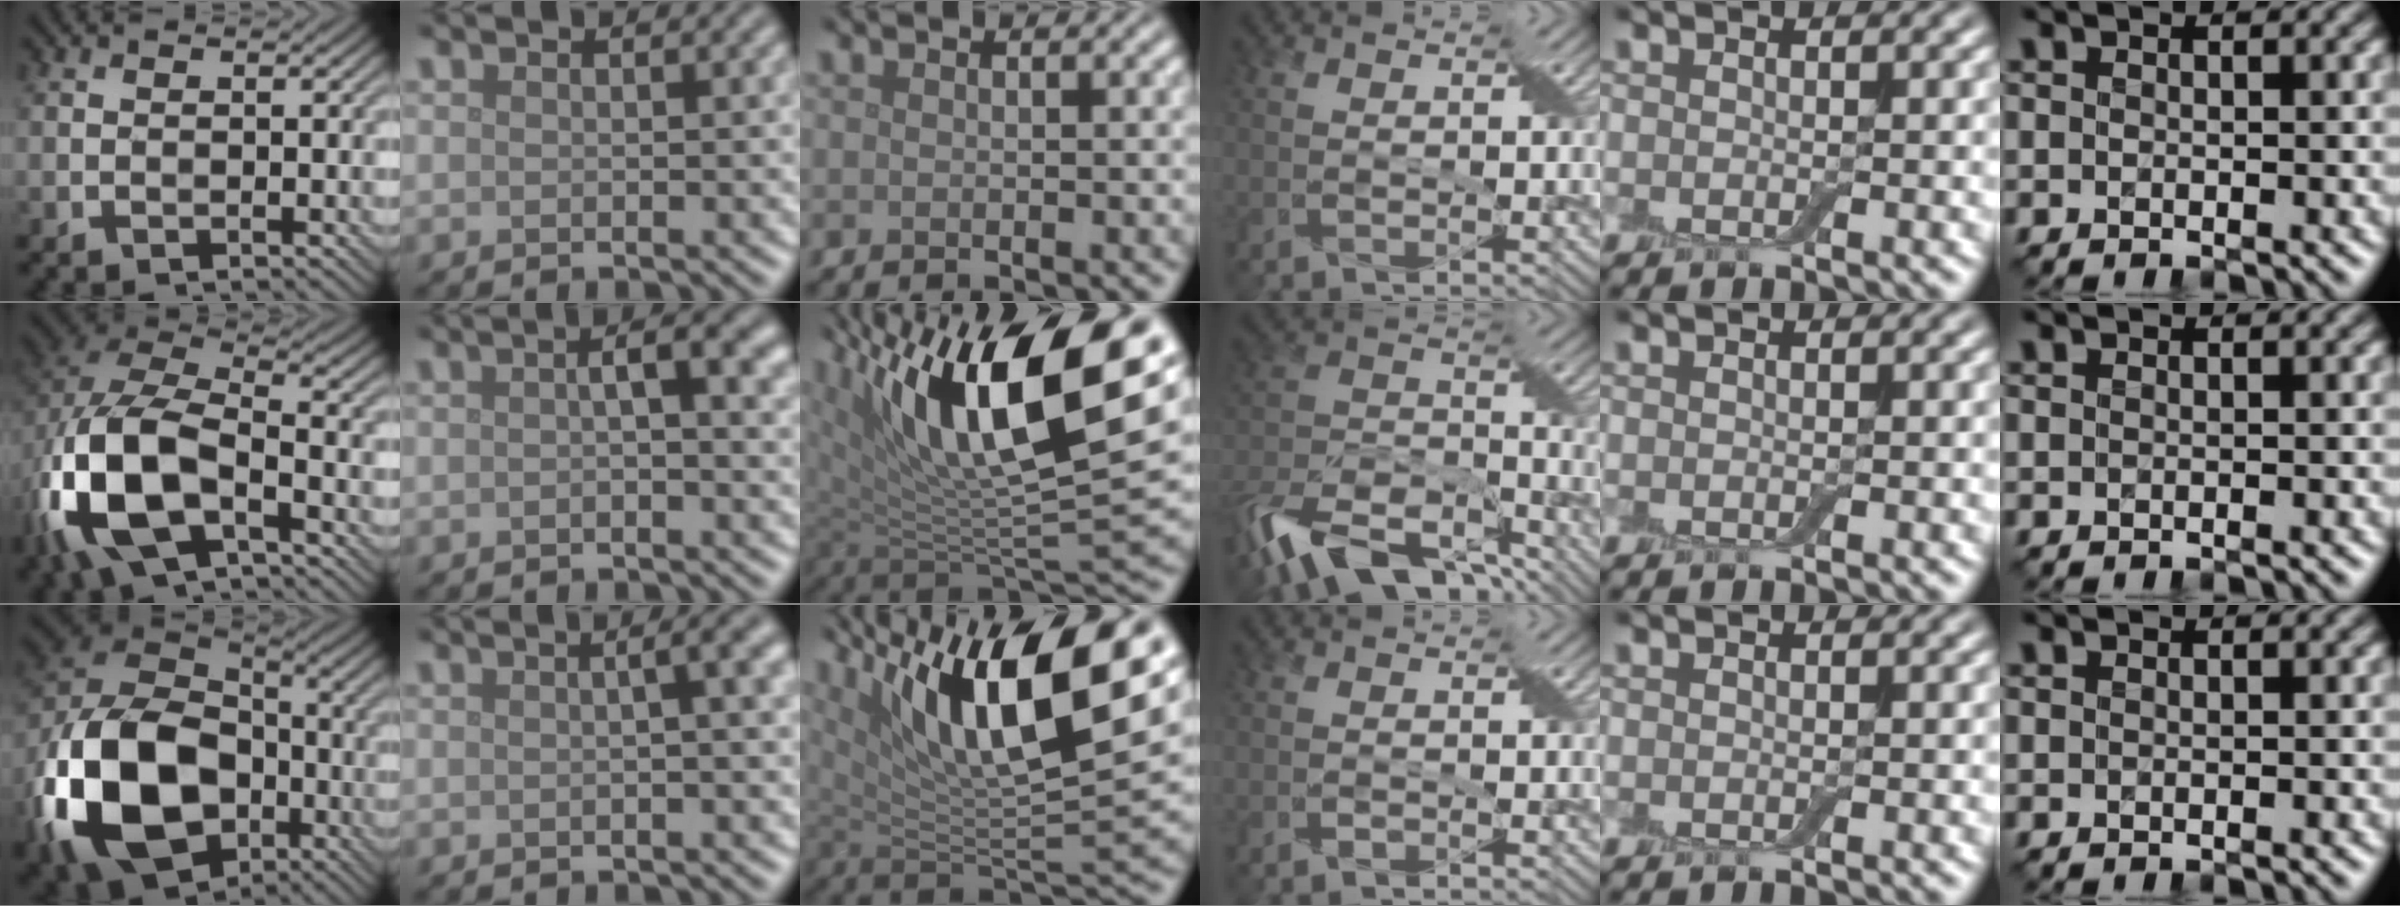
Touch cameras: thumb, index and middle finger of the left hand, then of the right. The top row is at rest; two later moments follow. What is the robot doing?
{"motion": "open", "object": "airpods case & airpods"}